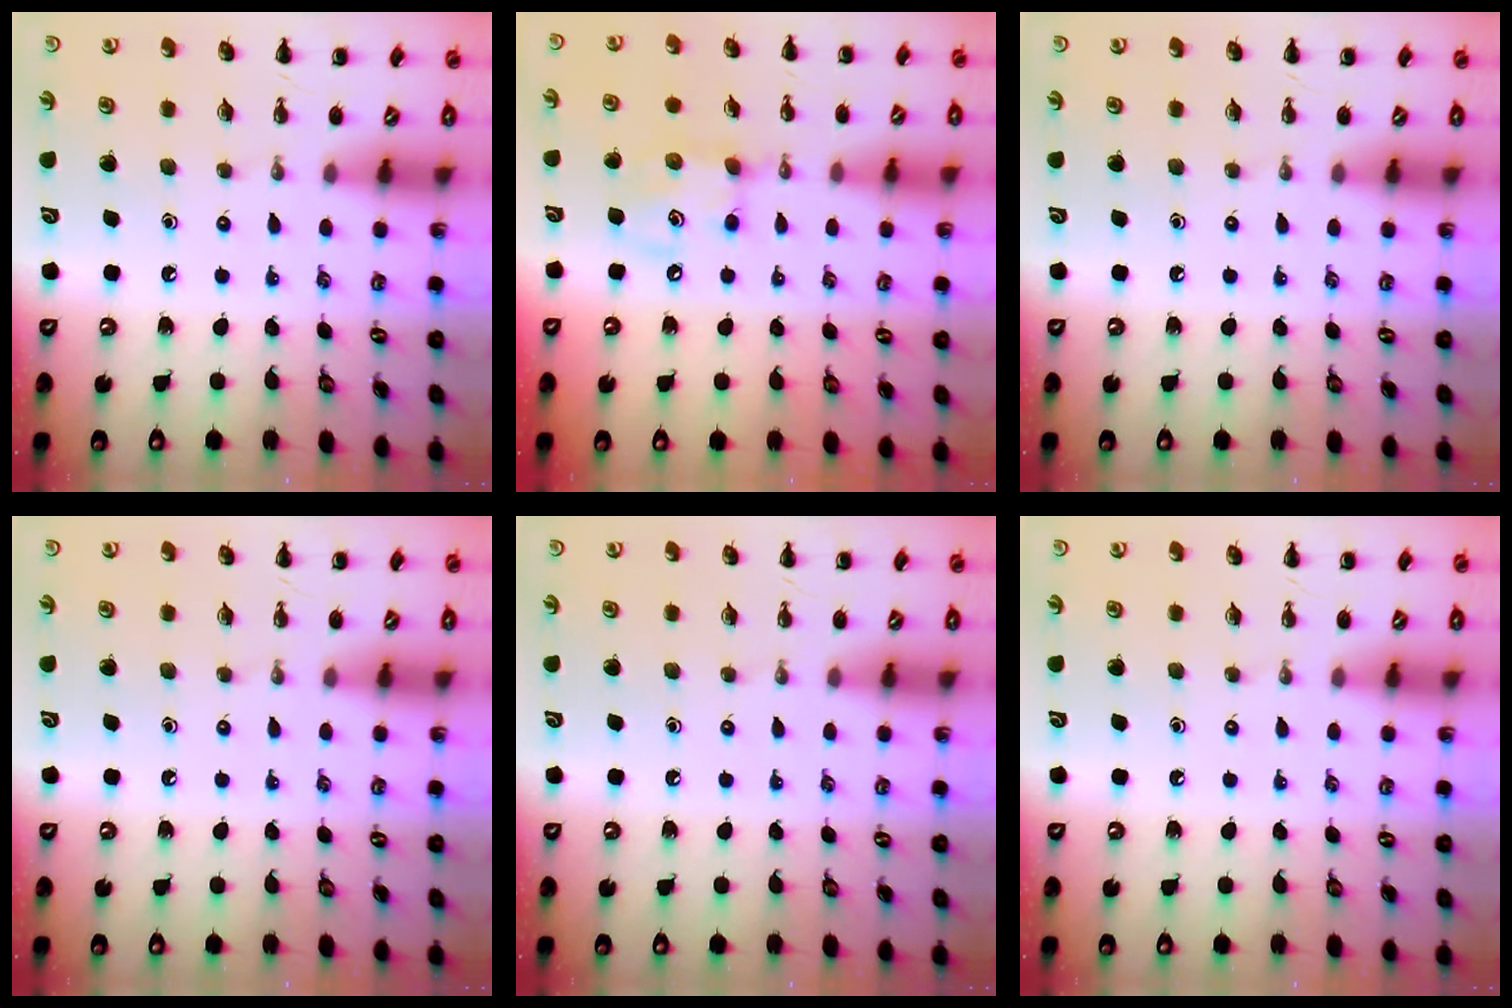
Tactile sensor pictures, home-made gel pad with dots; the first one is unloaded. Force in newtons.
{"total": 7.0, "press": 6.9, "slide": 0.9}
{"total": 0.0}
{"total": 0.0}
{"total": 0.0}
{"total": 0.0}